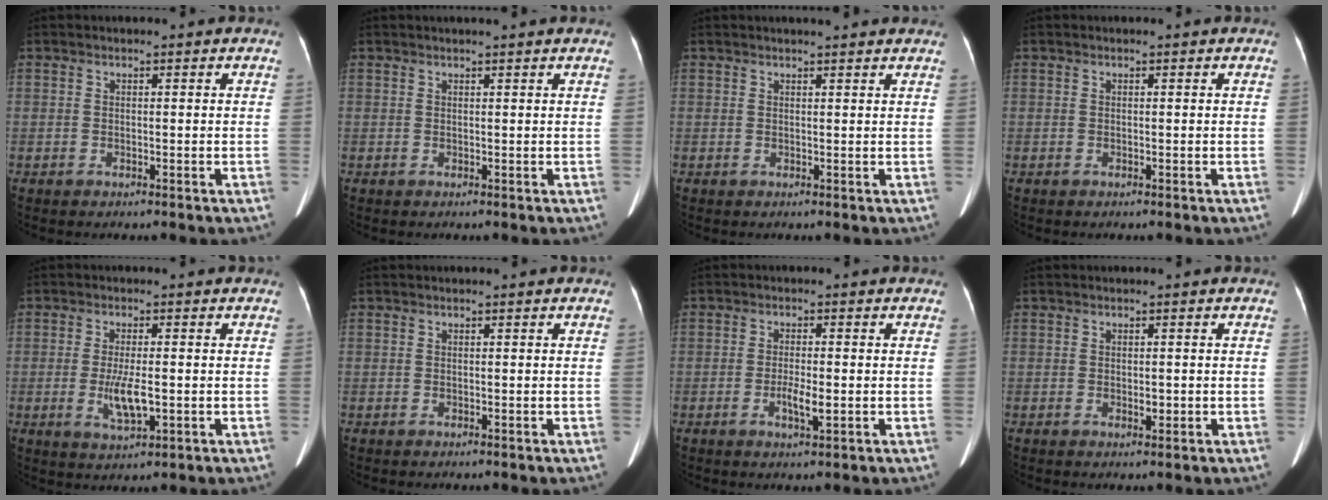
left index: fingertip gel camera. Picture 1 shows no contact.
{"total": 2.6, "force": [2.3, -0.2, 1.1], "torque": [-0.014, 0.015, 0.027]}
{"total": 5.0, "force": [4.5, 0.4, 2.0], "torque": [-0.025, 0.016, 0.045]}
{"total": 0.0}
{"total": 5.0, "force": [-0.9, 1.3, 4.7], "torque": [-0.097, -0.011, -0.013]}
{"total": 0.0}
{"total": 3.2, "force": [-0.9, 0.7, 3.0], "torque": [-0.057, -0.003, -0.013]}
{"total": 1.2, "force": [-0.3, 0.7, 1.0], "torque": [-0.016, -0.002, -0.003]}